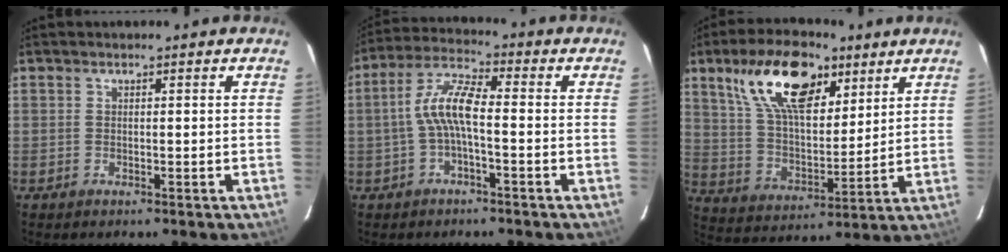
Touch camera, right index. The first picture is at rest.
{"total": 7.4, "force": [-1.3, 1.8, 7.1], "torque": [-0.155, 0.014, -0.026]}
{"total": 18.5, "force": [10.2, 9.1, 12.5], "torque": [-0.229, 0.020, 0.190]}